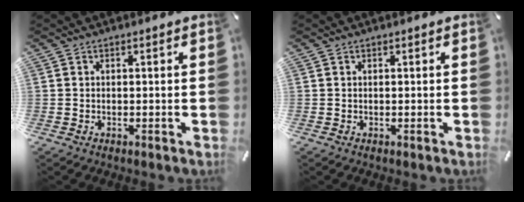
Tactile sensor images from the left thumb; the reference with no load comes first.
{"total": 0.0}